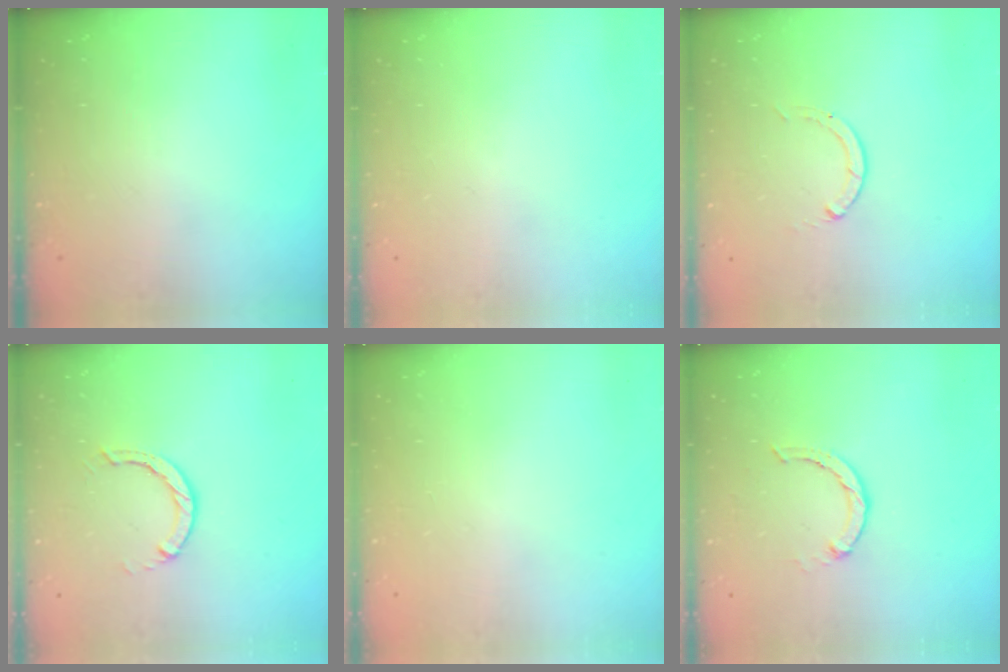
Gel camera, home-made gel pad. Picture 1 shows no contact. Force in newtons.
{"total": 0.0}
{"total": 0.0}
{"total": 3.2, "press": 3.1, "slide": 0.5}
{"total": 2.6, "press": 2.6, "slide": 0.2}
{"total": 3.0, "press": 3.0, "slide": 0.4}